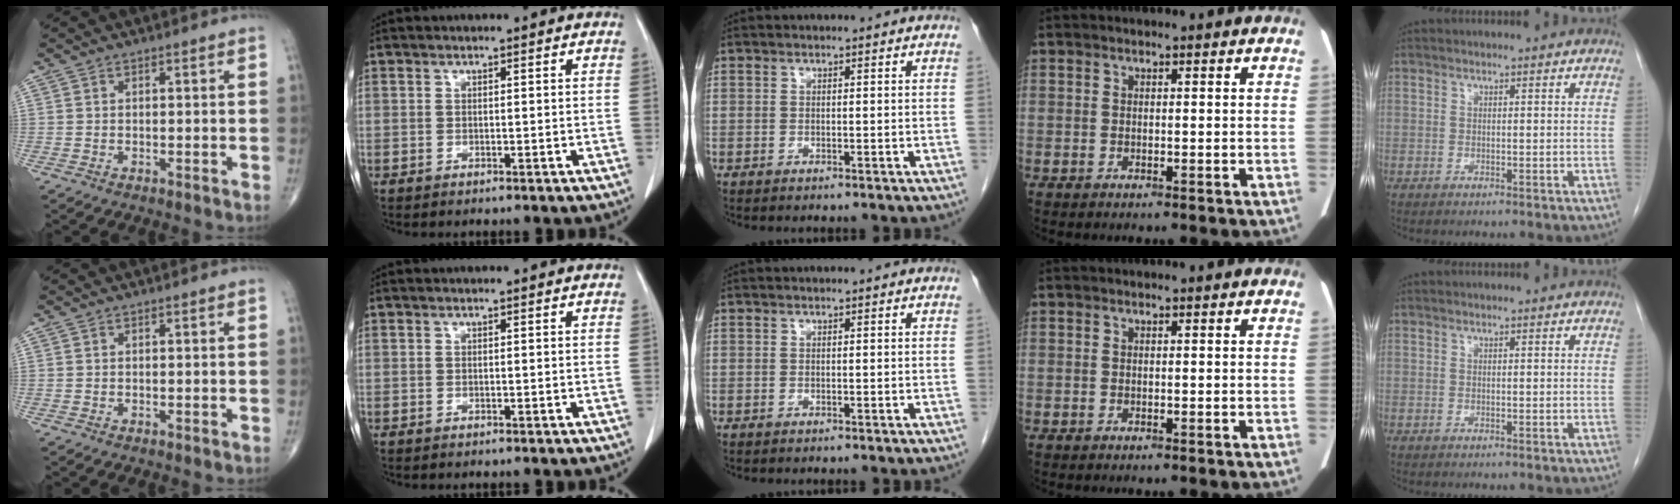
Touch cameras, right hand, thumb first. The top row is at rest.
{}